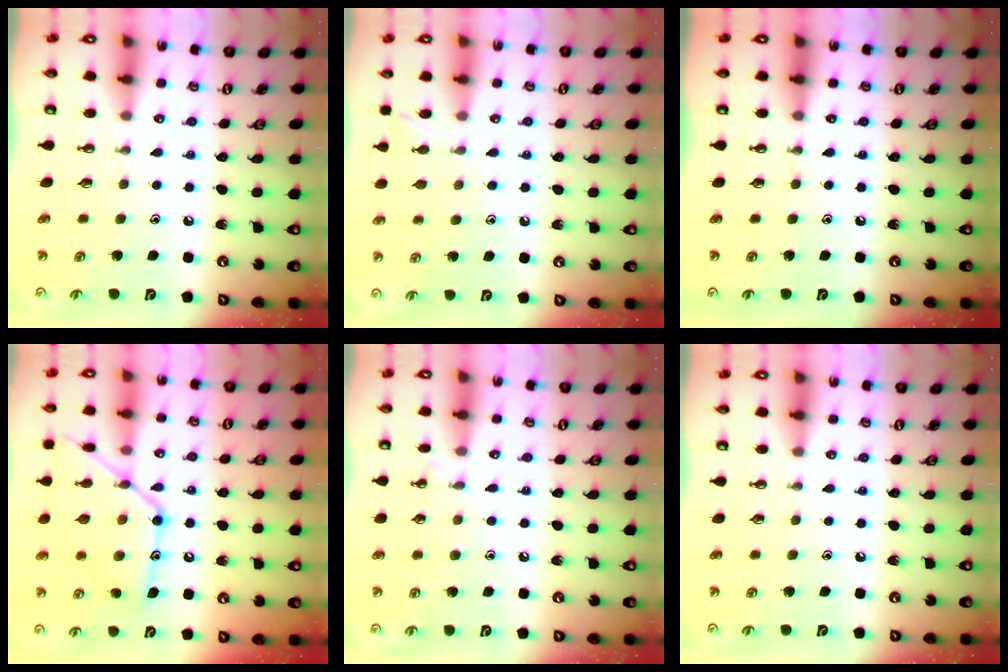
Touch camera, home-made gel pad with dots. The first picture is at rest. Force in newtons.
{"total": 4.5, "press": 4.5, "slide": 0.5}
{"total": 0.0}
{"total": 17.1, "press": 17.1, "slide": 1.2}
{"total": 5.7, "press": 5.7, "slide": 0.8}
{"total": 0.0}